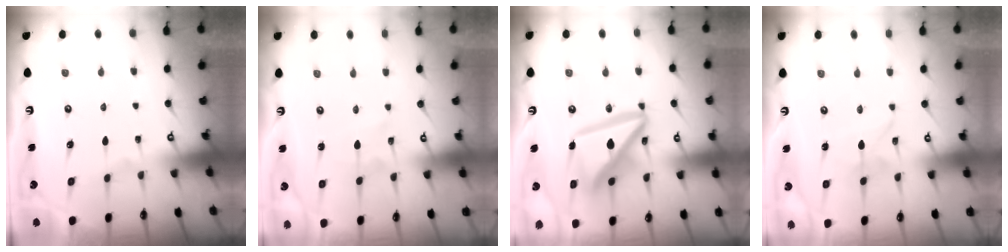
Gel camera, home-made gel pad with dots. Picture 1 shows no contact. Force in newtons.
{"total": 2.6, "press": 2.5, "slide": 0.4}
{"total": 16.8, "press": 16.7, "slide": 1.9}
{"total": 2.4, "press": 2.4, "slide": 0.3}